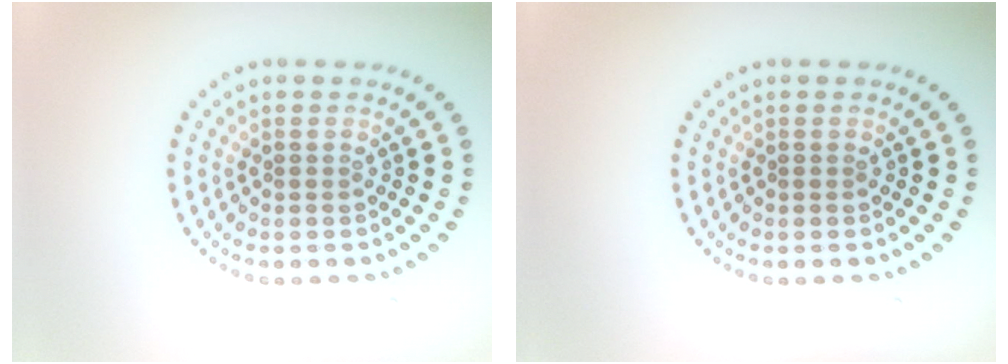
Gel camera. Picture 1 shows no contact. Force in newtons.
{"total": 0.0}